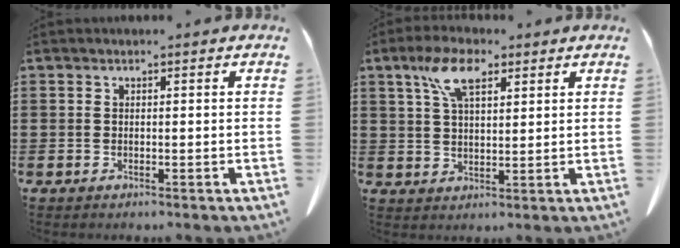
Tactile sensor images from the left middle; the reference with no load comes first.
{"total": 7.5, "force": [4.2, 3.0, 5.4], "torque": [-0.120, 0.011, 0.076]}